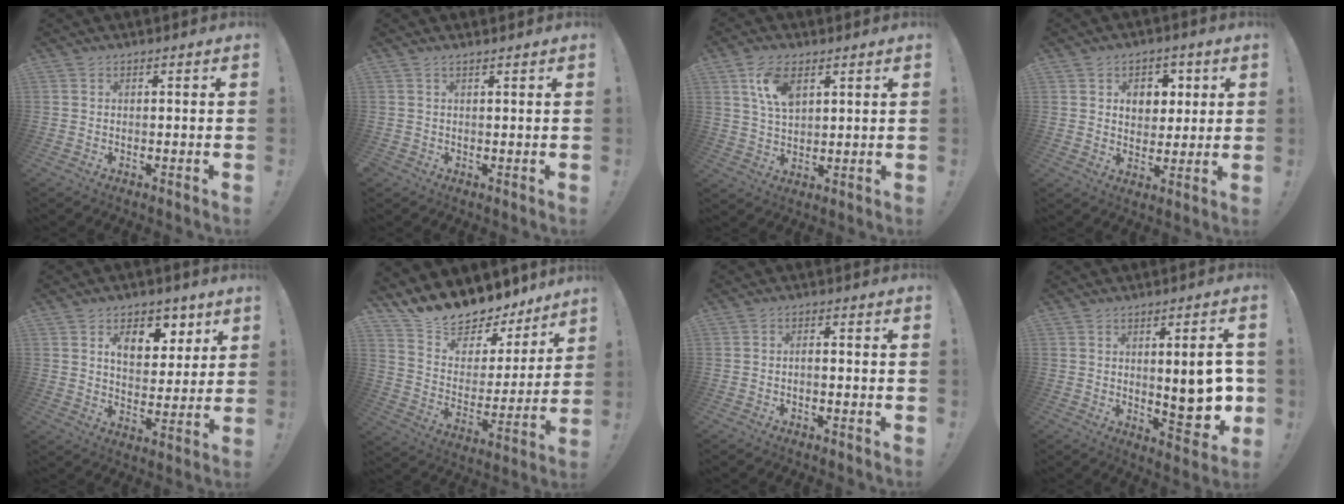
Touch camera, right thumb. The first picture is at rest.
{"total": 1.4, "force": [0.9, 1.0, 0.1], "torque": [-0.010, 0.005, 0.020]}
{"total": 9.2, "force": [4.7, 5.1, 6.1], "torque": [-0.110, -0.006, 0.089]}
{"total": 7.6, "force": [2.4, 6.3, 3.4], "torque": [-0.042, -0.009, 0.044]}
{"total": 10.8, "force": [5.5, 7.0, 6.1], "torque": [-0.074, -0.028, 0.098]}
{"total": 13.6, "force": [12.5, 4.9, 2.1], "torque": [-0.054, -0.115, 0.227]}
{"total": 1.3, "force": [-0.9, 0.4, 0.9], "torque": [-0.021, 0.005, -0.016]}
{"total": 13.2, "force": [0.1, 4.7, 12.4], "torque": [-0.142, -0.012, 0.003]}